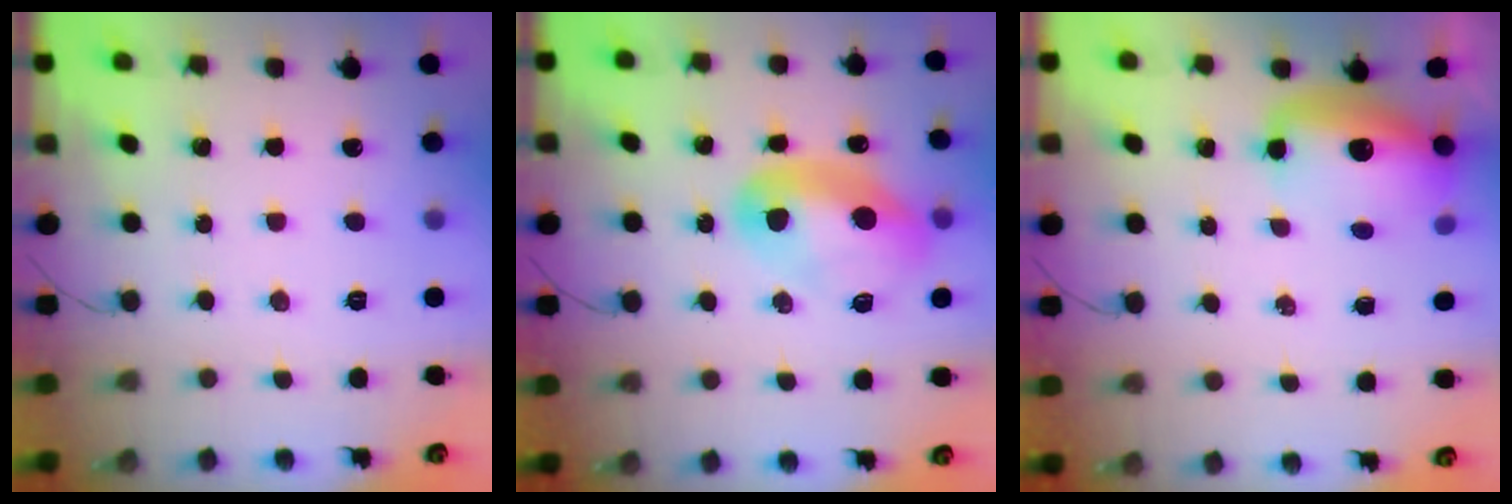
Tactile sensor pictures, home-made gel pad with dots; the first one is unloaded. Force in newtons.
{"total": 14.1, "press": 14.1, "slide": 0.7}
{"total": 12.0, "press": 11.6, "slide": 2.8}